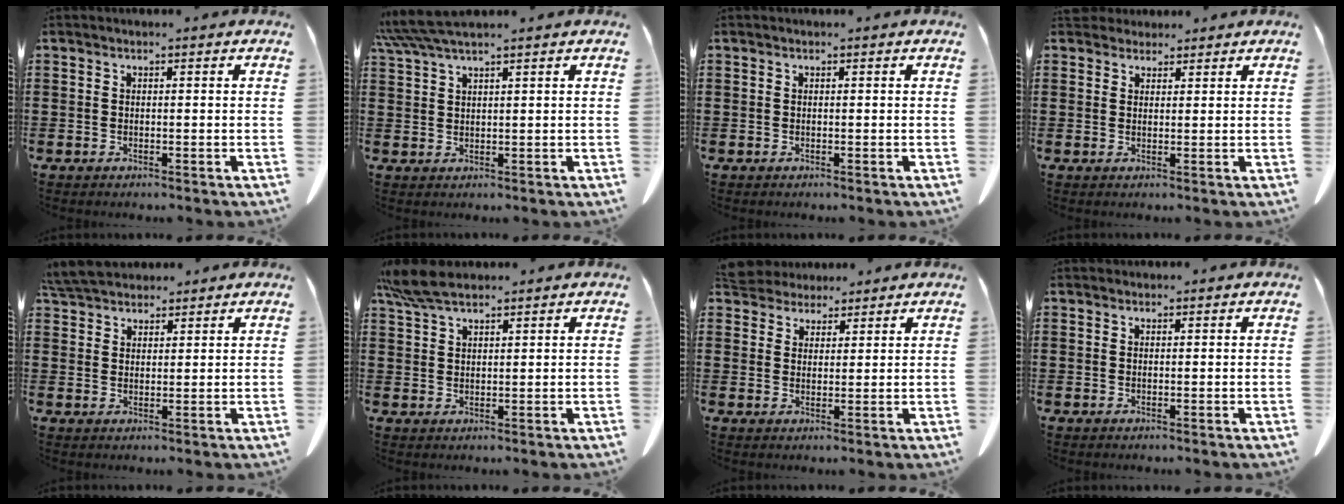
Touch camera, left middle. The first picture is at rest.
{"total": 4.1, "force": [3.3, 0.2, 2.4], "torque": [-0.055, -0.004, 0.064]}
{"total": 0.0}
{"total": 2.8, "force": [2.5, 1.1, 0.4], "torque": [-0.008, -0.004, 0.048]}
{"total": 5.3, "force": [5.0, 1.4, 1.2], "torque": [-0.040, -0.011, 0.097]}
{"total": 6.0, "force": [4.7, 1.4, 3.3], "torque": [-0.077, -0.004, 0.090]}
{"total": 4.1, "force": [3.8, 1.3, 0.2], "torque": [-0.020, -0.009, 0.074]}
{"total": 0.6, "force": [0.6, 0.3, 0.0], "torque": [-0.003, -0.001, 0.013]}